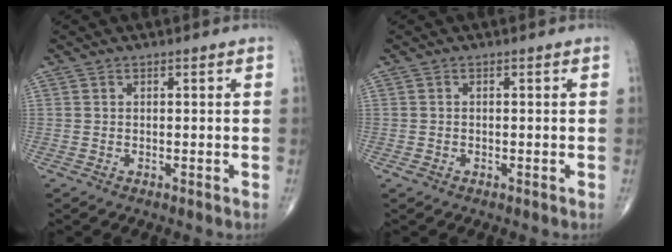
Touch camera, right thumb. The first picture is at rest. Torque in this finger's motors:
{"motor_torque": [0.12, 0.02, -0.09, -0.14, 0.02]}